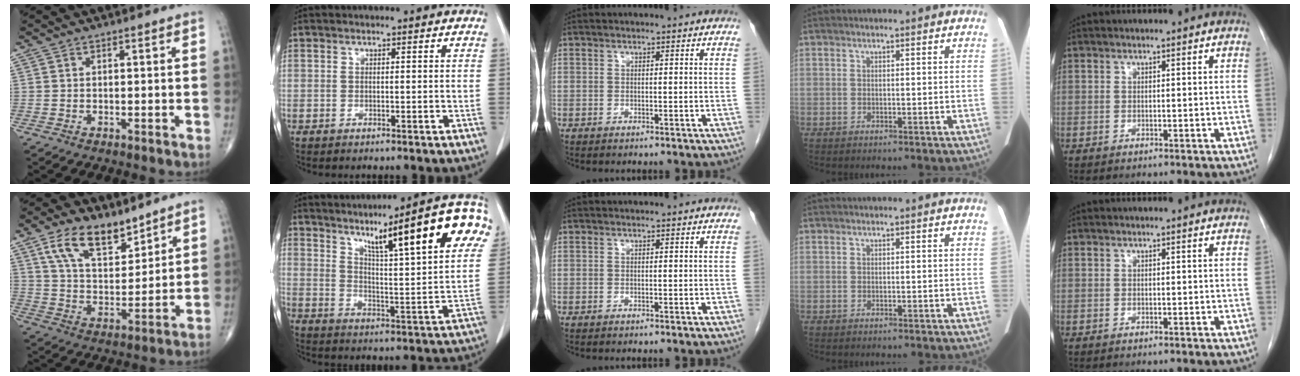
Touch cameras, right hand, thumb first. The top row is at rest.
{"thumb": {"total": 12.6, "force": [8.3, 6.1, 7.3], "torque": [-0.104, -0.050, 0.159]}, "index": {"total": 22.5, "force": [11.7, 2.1, 19.1], "torque": [-0.266, 0.017, 0.158]}}